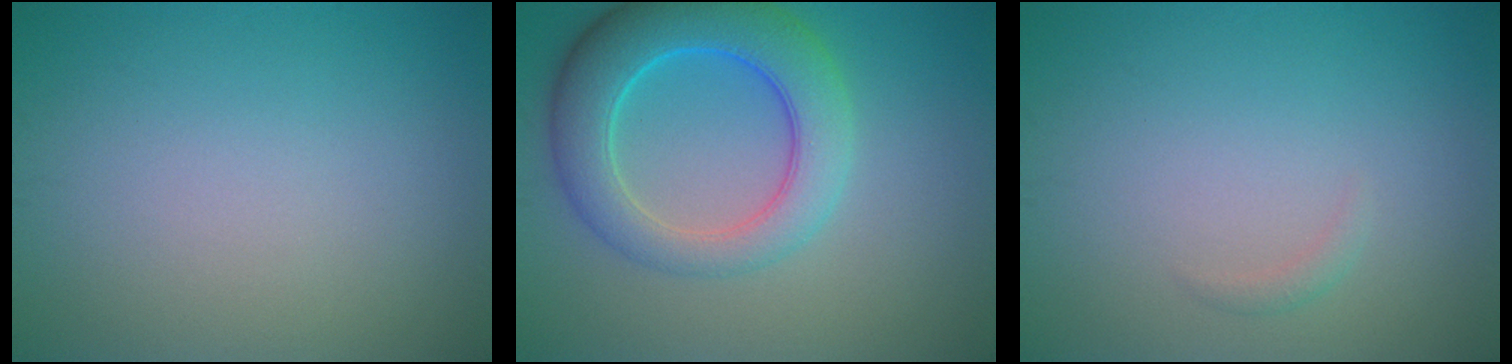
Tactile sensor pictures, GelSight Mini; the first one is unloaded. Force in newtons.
{"total": 7.4, "press": 7.4, "slide": 0.3}
{"total": 0.7, "press": 0.7, "slide": 0.1}